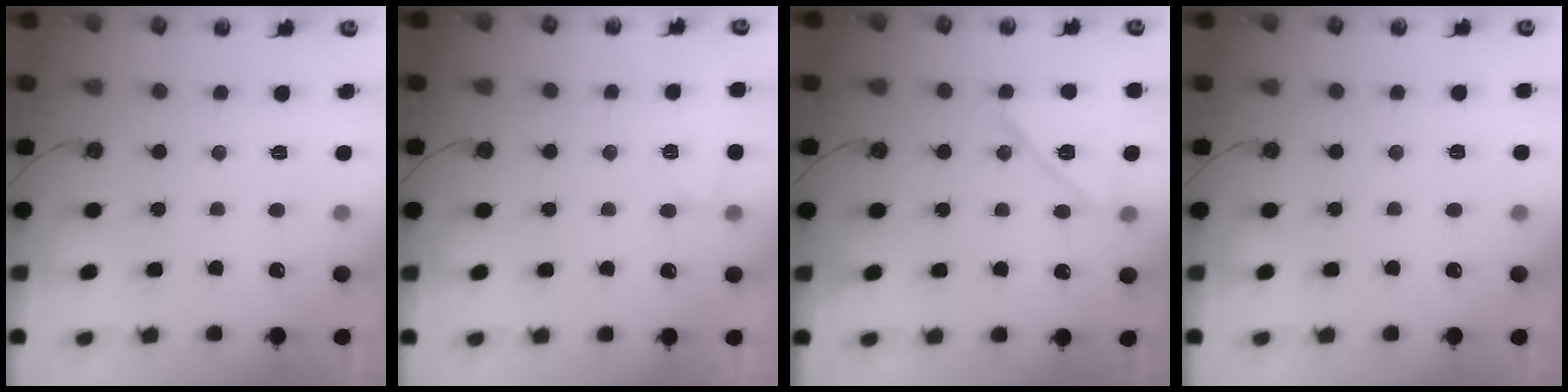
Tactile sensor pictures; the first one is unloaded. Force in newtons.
{"total": 4.3, "press": 4.1, "slide": 1.3}
{"total": 13.3, "press": 13.3, "slide": 0.2}
{"total": 1.7, "press": 1.7, "slide": 0.4}